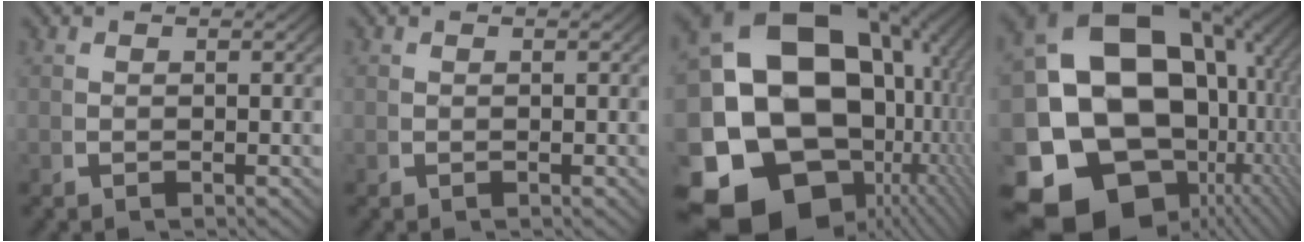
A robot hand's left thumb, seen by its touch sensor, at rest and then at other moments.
{"total": 0.0}
{"total": 28.5, "force": [-2.3, 20.7, 19.5], "torque": [-0.355, -0.072, -0.018]}
{"total": 25.5, "force": [-2.6, 18.5, 17.3], "torque": [-0.314, -0.076, -0.022]}